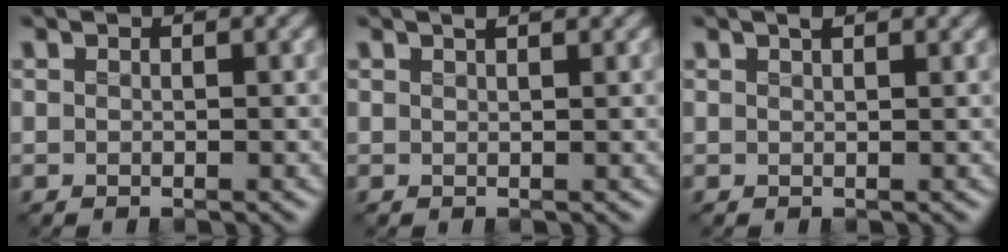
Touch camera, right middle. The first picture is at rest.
{"total": 1.5, "force": [1.1, 0.5, 0.9], "torque": [-0.006, 0.000, 0.005]}
{"total": 1.1, "force": [0.8, 0.2, 0.6], "torque": [-0.013, -0.002, 0.012]}